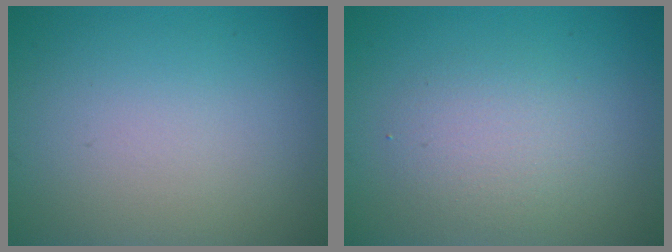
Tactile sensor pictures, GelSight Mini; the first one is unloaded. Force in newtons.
{"total": 2.5, "press": 2.5, "slide": 0.2}